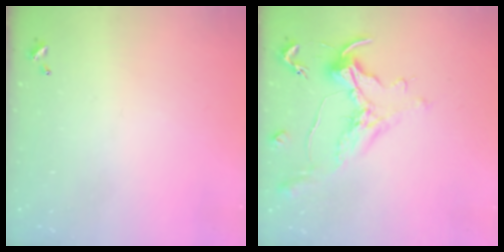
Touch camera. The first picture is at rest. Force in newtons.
{"total": 1.2, "press": 1.0, "slide": 0.5}